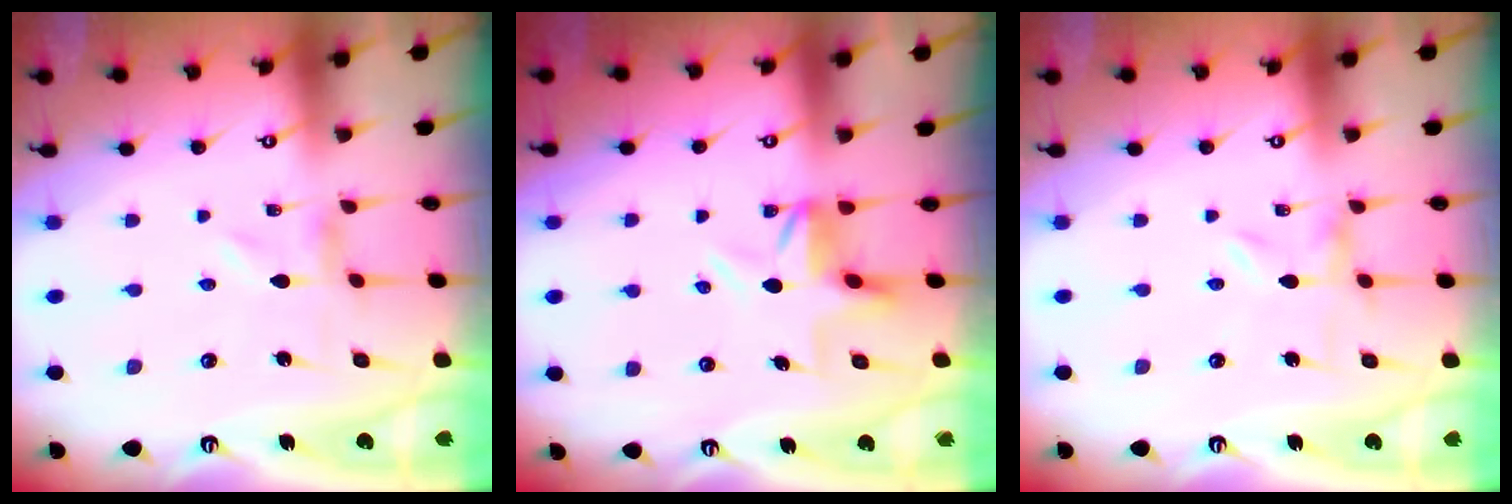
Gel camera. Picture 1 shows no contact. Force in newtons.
{"total": 4.4, "press": 4.4, "slide": 0.5}
{"total": 0.0}